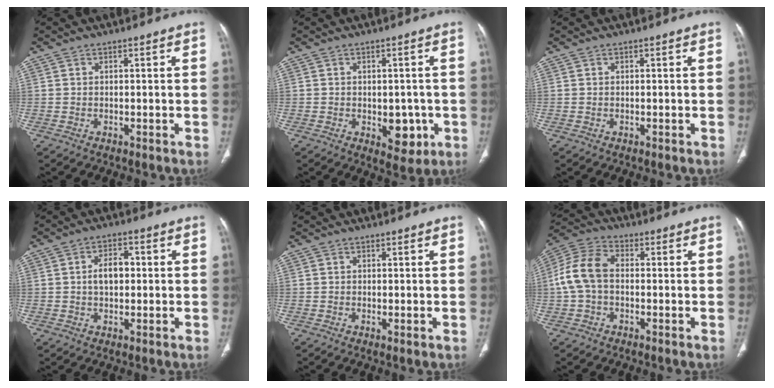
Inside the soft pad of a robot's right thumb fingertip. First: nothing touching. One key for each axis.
{"total": 6.4, "fx": -1.6, "fy": 3.9, "fz": 4.7, "tx": -0.030, "ty": 0.000, "tz": -0.011}
{"total": 0.0}
{"total": 5.4, "fx": 0.3, "fy": 3.4, "fz": 4.2, "tx": -0.065, "ty": 0.013, "tz": 0.001}
{"total": 0.9, "fx": -0.2, "fy": 0.2, "fz": 0.8, "tx": -0.021, "ty": -0.005, "tz": -0.003}
{"total": 9.4, "fx": -0.4, "fy": 6.3, "fz": 7.0, "tx": -0.145, "ty": 0.030, "tz": -0.016}